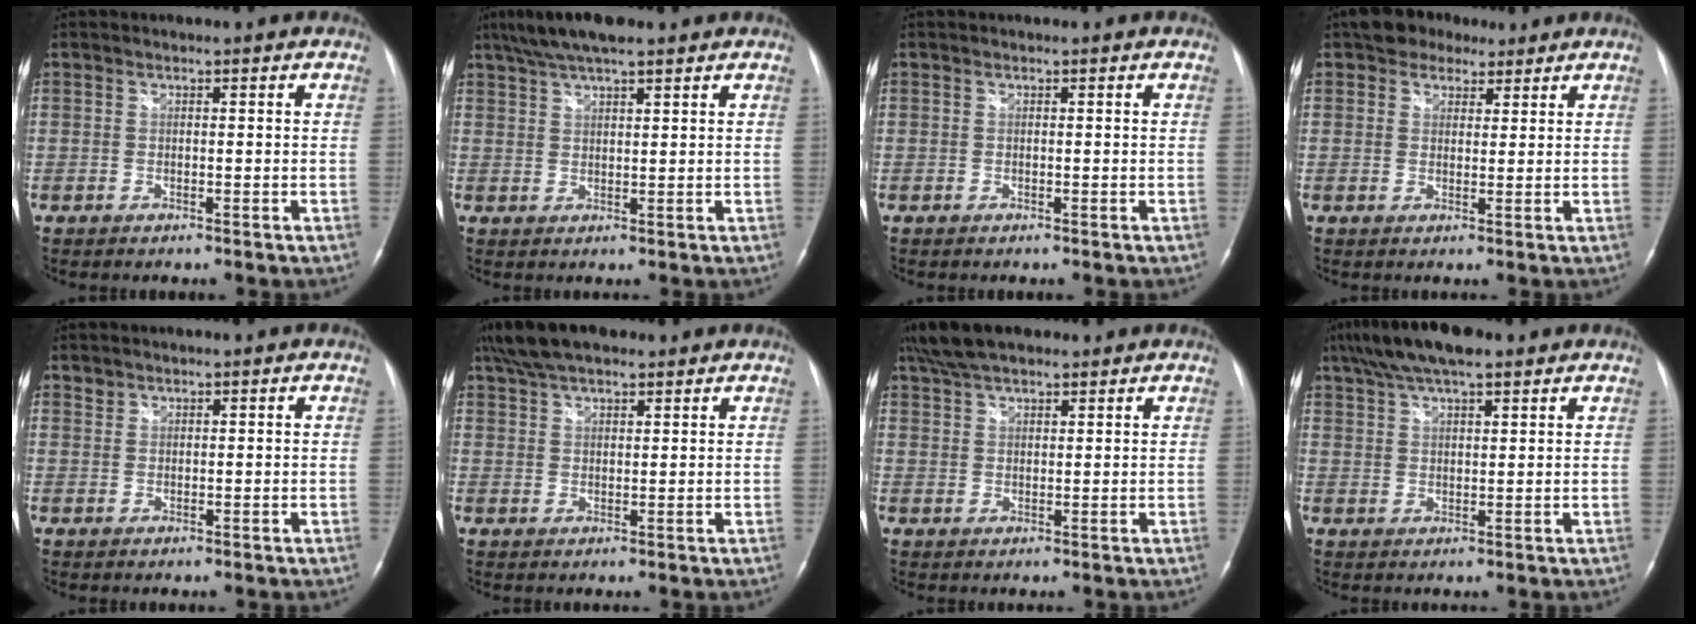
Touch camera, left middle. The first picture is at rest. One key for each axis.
{"total": 8.4, "fx": 6.4, "fy": 1.7, "fz": 5.1, "tx": -0.090, "ty": 0.032, "tz": 0.109}
{"total": 0.0}
{"total": 5.6, "fx": 4.0, "fy": 3.4, "fz": 1.8, "tx": -0.029, "ty": 0.022, "tz": 0.069}
{"total": 0.9, "fx": 0.8, "fy": 0.4, "fz": -0.1, "tx": 0.005, "ty": 0.003, "tz": 0.012}
{"total": 8.6, "fx": 6.8, "fy": 3.0, "fz": 4.4, "tx": -0.080, "ty": 0.034, "tz": 0.122}
{"total": 8.0, "fx": 6.4, "fy": 2.9, "fz": 3.8, "tx": -0.073, "ty": 0.033, "tz": 0.118}
{"total": 10.4, "fx": 7.7, "fy": 2.5, "fz": 6.6, "tx": -0.118, "ty": 0.034, "tz": 0.132}